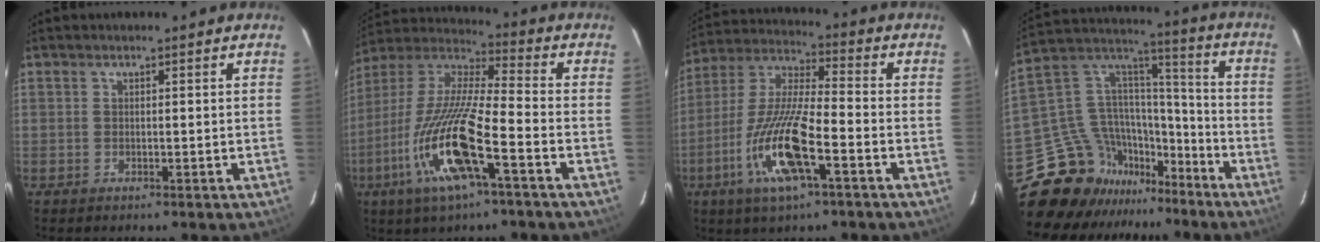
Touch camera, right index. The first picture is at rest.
{"total": 18.5, "force": [-7.3, 3.1, 16.7], "torque": [-0.362, -0.017, -0.140]}
{"total": 15.8, "force": [-6.3, 3.0, 14.2], "torque": [-0.300, -0.011, -0.115]}
{"total": 21.3, "force": [-16.4, 12.0, 6.1], "torque": [-0.130, 0.078, -0.273]}